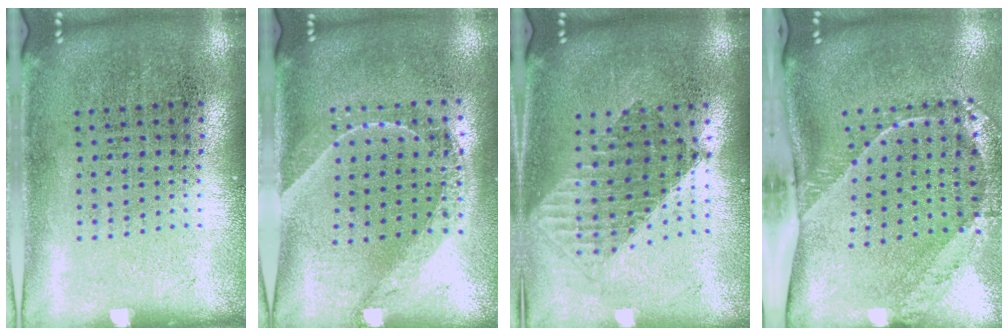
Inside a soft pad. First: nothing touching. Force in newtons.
{"total": 1.6, "press": 1.3, "slide": 0.9}
{"total": 1.5, "press": 1.3, "slide": 0.9}
{"total": 2.7, "press": 1.8, "slide": 2.0}